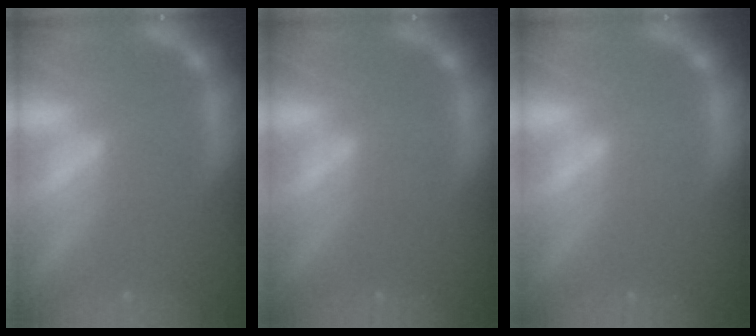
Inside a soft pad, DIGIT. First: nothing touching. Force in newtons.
{"total": 0.0}
{"total": 0.0}